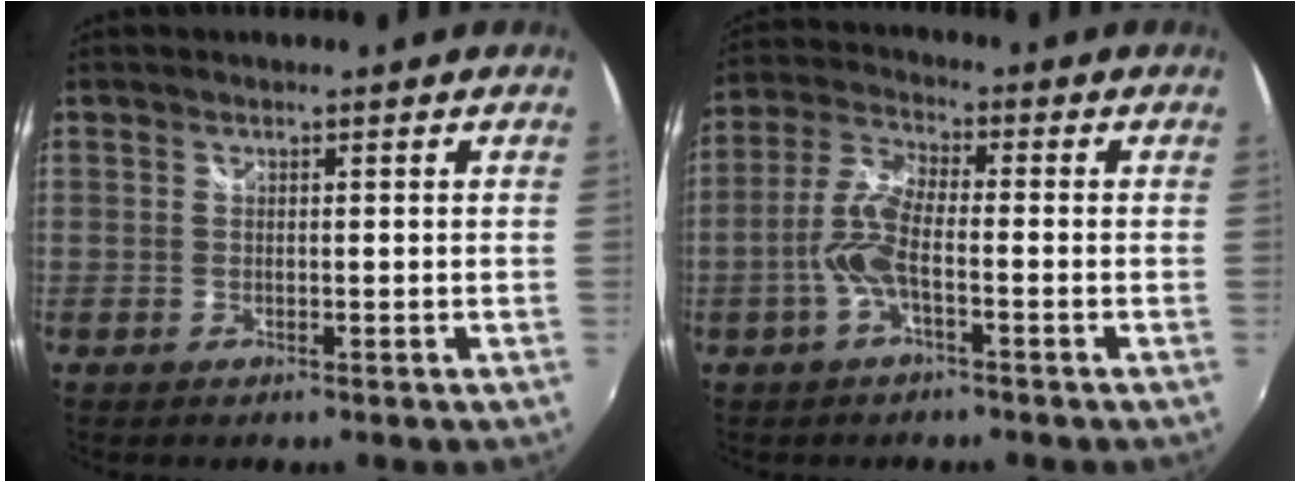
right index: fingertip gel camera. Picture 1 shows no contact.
{"total": 7.2, "force": [-2.4, 1.9, 6.5], "torque": [-0.147, 0.008, -0.050]}